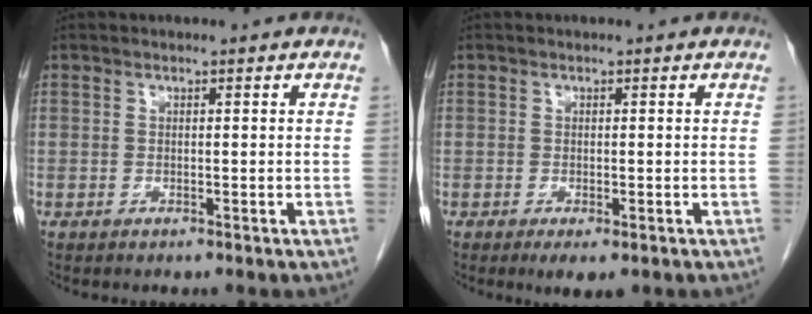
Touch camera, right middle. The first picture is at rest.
{"total": 2.9, "force": [-1.6, 1.0, 2.2], "torque": [-0.028, -0.005, -0.019]}